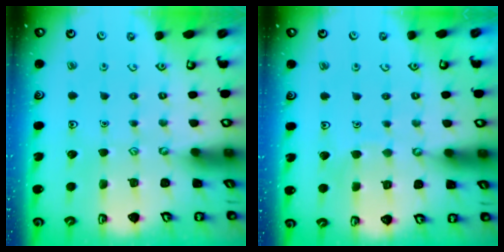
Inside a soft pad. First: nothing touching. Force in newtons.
{"total": 3.1, "press": 3.1, "slide": 0.2}